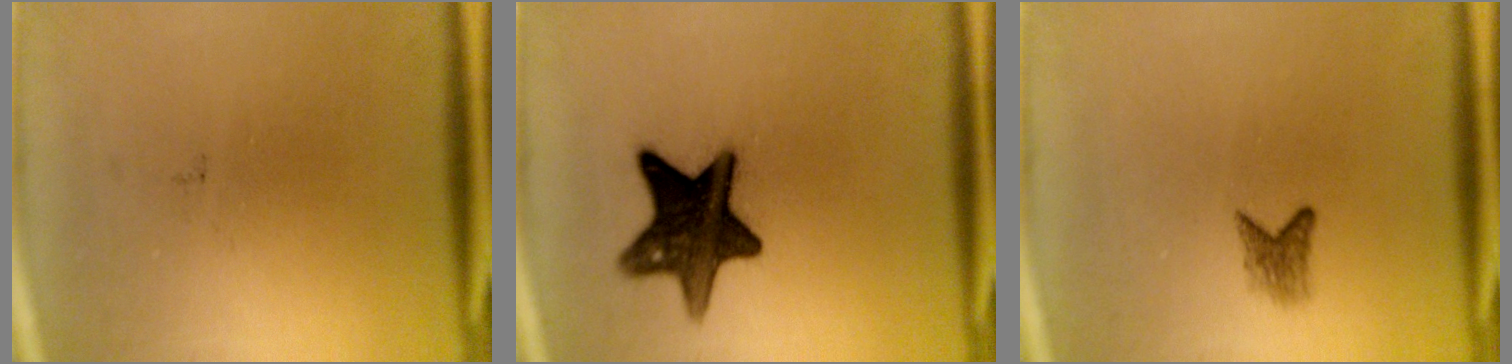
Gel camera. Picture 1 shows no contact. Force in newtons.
{"total": 12.5}
{"total": 1.8}